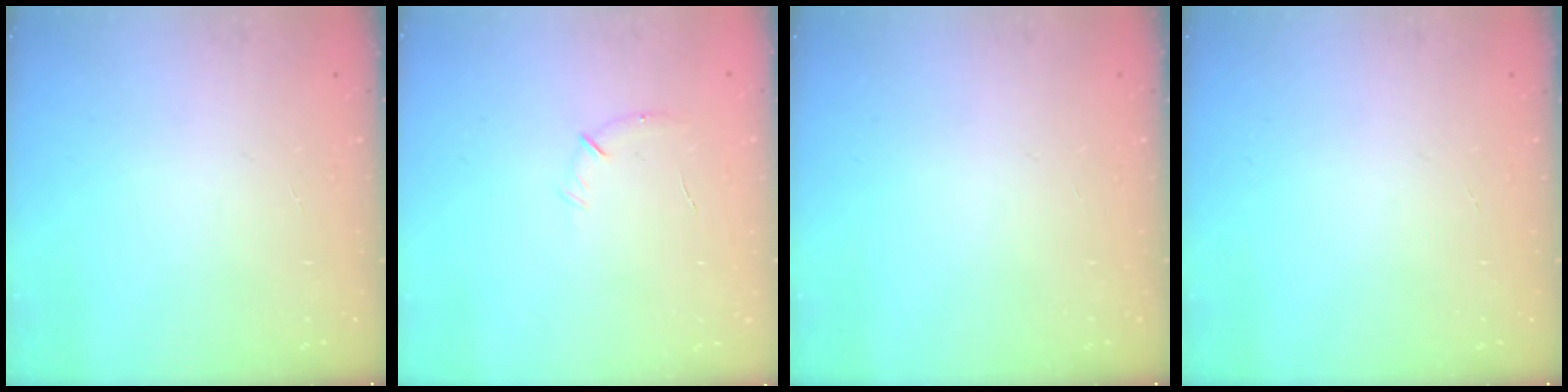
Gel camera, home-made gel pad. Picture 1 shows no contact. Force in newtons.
{"total": 5.7, "press": 5.5, "slide": 1.4}
{"total": 0.0}
{"total": 0.0}